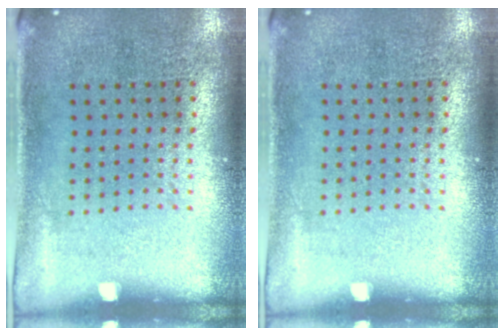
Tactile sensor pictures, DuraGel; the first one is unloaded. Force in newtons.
{"total": 0.0}